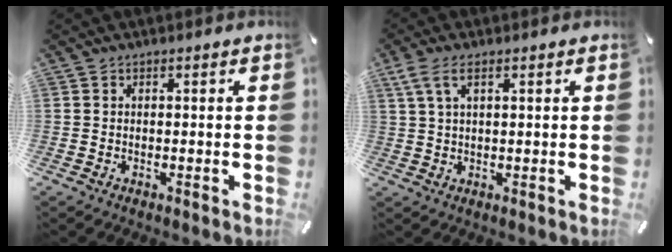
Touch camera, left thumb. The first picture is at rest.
{"total": 5.0, "force": [2.3, 2.0, 4.0], "torque": [-0.083, 0.002, 0.042]}